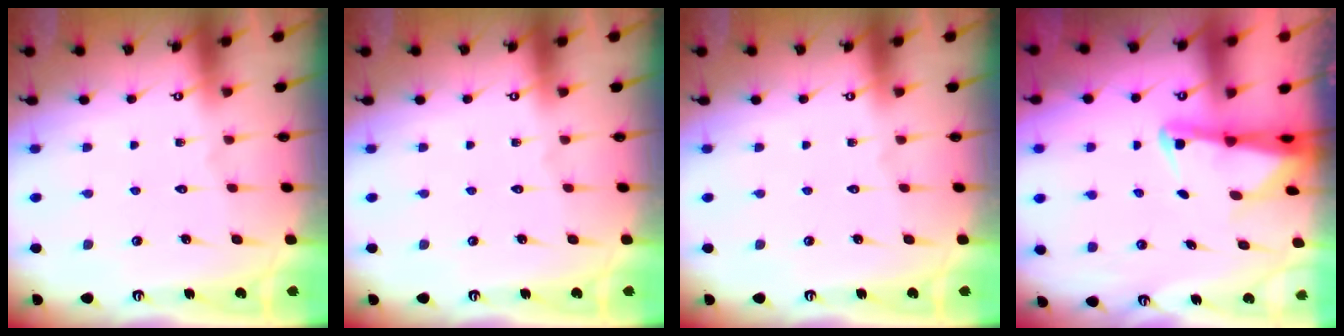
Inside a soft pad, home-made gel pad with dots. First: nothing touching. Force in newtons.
{"total": 0.0}
{"total": 0.0}
{"total": 2.8, "press": 2.7, "slide": 0.4}